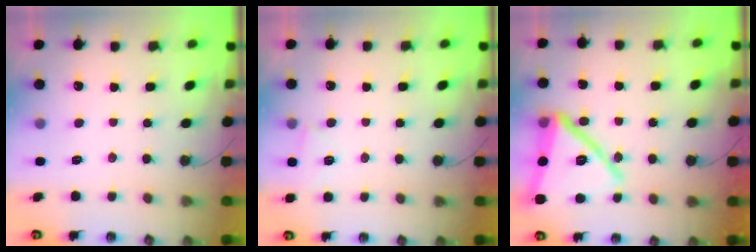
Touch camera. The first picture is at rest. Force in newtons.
{"total": 3.4, "press": 3.4, "slide": 0.5}
{"total": 22.1, "press": 20.7, "slide": 7.6}